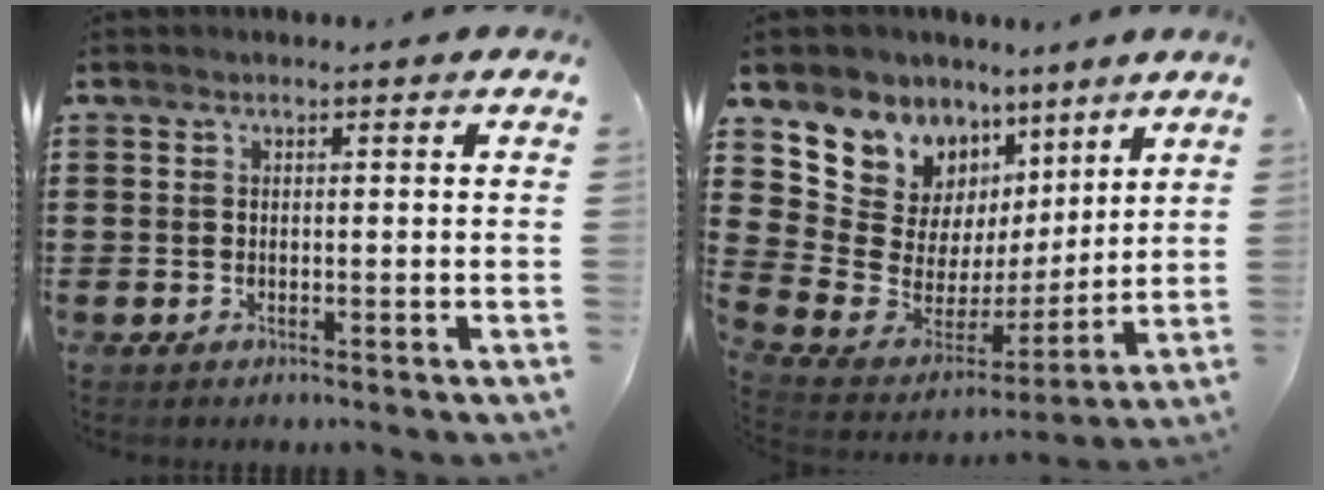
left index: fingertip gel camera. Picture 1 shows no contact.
{"total": 10.3, "force": [6.6, 7.6, 2.4], "torque": [-0.086, -0.059, 0.125]}